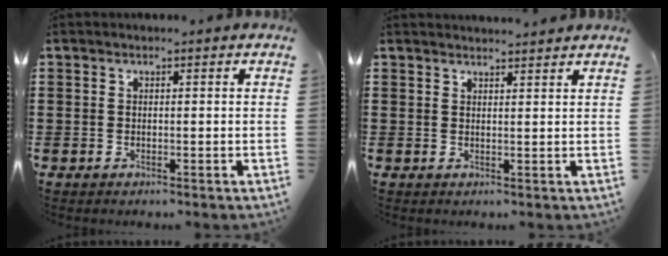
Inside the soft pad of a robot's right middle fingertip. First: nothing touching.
{"total": 1.7, "force": [1.7, 0.0, 0.1], "torque": [-0.006, 0.001, 0.032]}